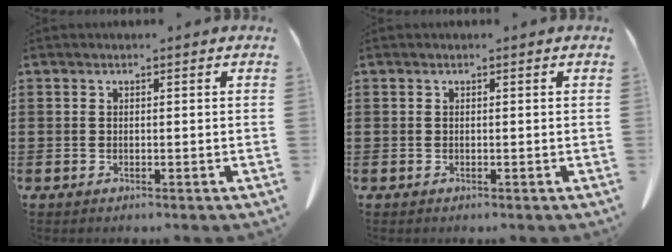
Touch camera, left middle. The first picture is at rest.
{"total": 0.0}